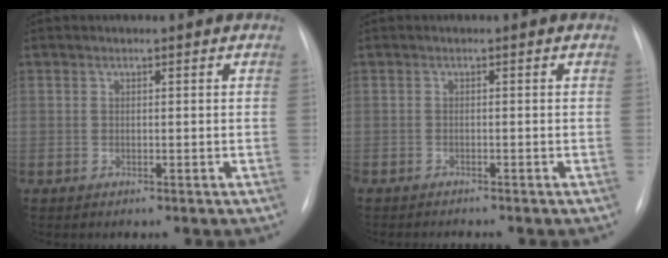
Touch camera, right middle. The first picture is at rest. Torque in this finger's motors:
{"motor_torque": [1.05, -1.01, 0.41, 0.11]}